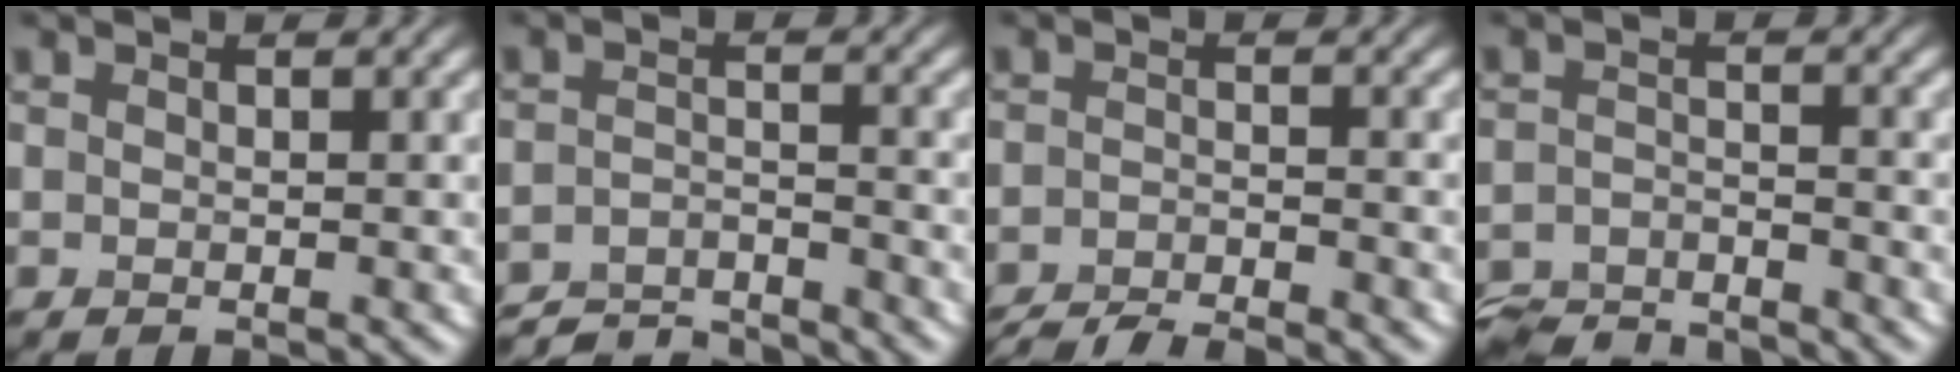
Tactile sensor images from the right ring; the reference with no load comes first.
{"total": 5.7, "force": [-5.4, 1.0, 1.5], "torque": [-0.026, -0.009, -0.096]}
{"total": 5.1, "force": [-4.7, 0.6, 1.9], "torque": [-0.030, -0.011, -0.078]}
{"total": 6.6, "force": [-6.3, 1.4, 1.4], "torque": [-0.027, -0.014, -0.117]}